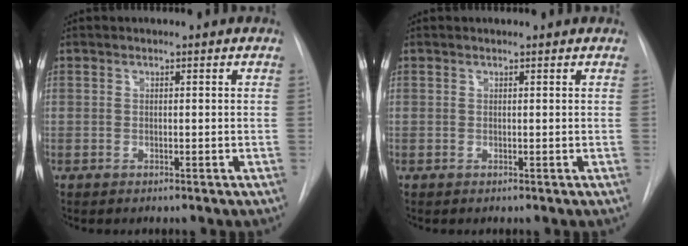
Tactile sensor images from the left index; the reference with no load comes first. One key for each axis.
{"total": 1.0, "fx": 1.0, "fy": 0.1, "fz": 0.1, "tx": -0.008, "ty": 0.010, "tz": 0.013}